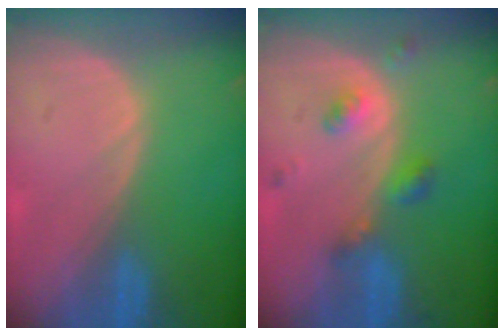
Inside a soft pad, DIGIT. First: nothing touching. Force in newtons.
{"total": 4.9, "press": 4.4, "slide": 2.2}